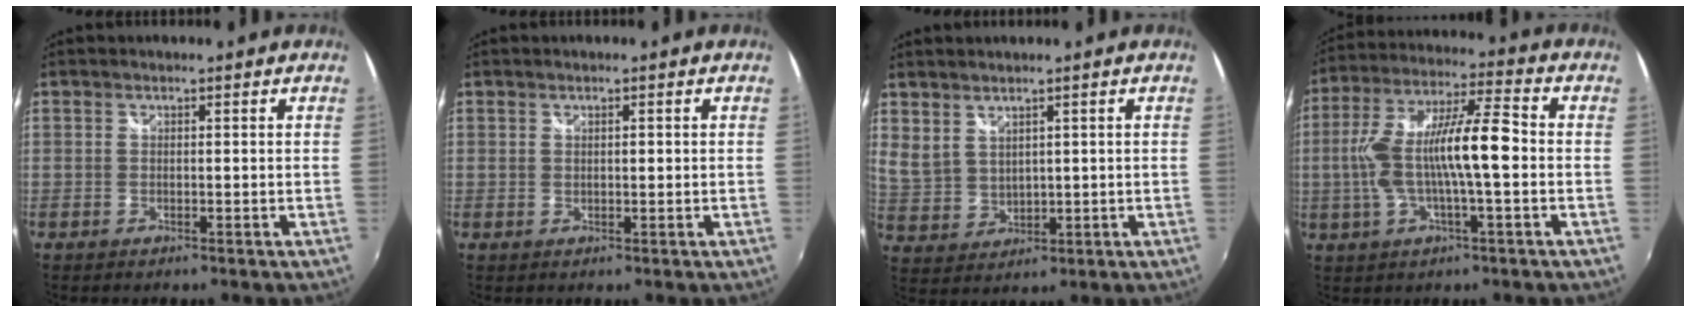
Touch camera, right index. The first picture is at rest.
{"total": 1.0, "force": [0.4, 0.5, 0.8], "torque": [-0.012, 0.001, 0.007]}
{"total": 5.1, "force": [3.7, 2.8, 2.3], "torque": [-0.044, -0.001, 0.085]}
{"total": 14.1, "force": [-1.5, 2.5, 13.8], "torque": [-0.265, 0.009, -0.027]}